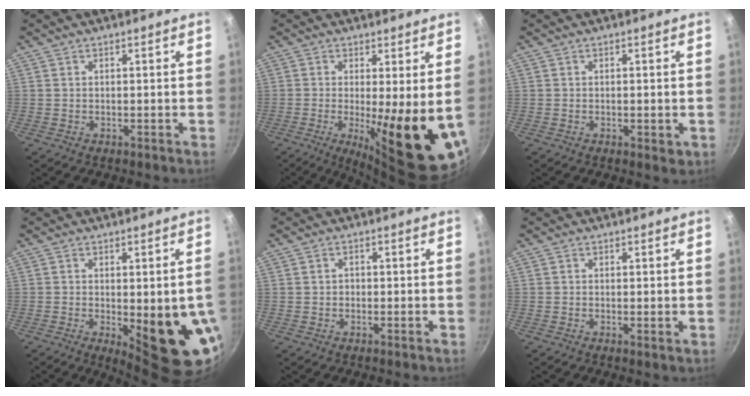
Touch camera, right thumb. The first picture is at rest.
{"total": 15.2, "force": [-1.4, 3.2, 14.8], "torque": [-0.199, -0.029, -0.013]}
{"total": 2.0, "force": [-0.4, 1.0, 1.7], "torque": [-0.025, -0.004, -0.005]}
{"total": 15.1, "force": [-3.0, 5.0, 14.0], "torque": [-0.153, -0.014, -0.025]}
{"total": 1.2, "force": [-0.2, 1.0, 0.6], "torque": [-0.007, 0.004, -0.004]}
{"total": 0.7, "force": [0.2, 0.3, 0.7], "torque": [-0.010, -0.007, -0.001]}